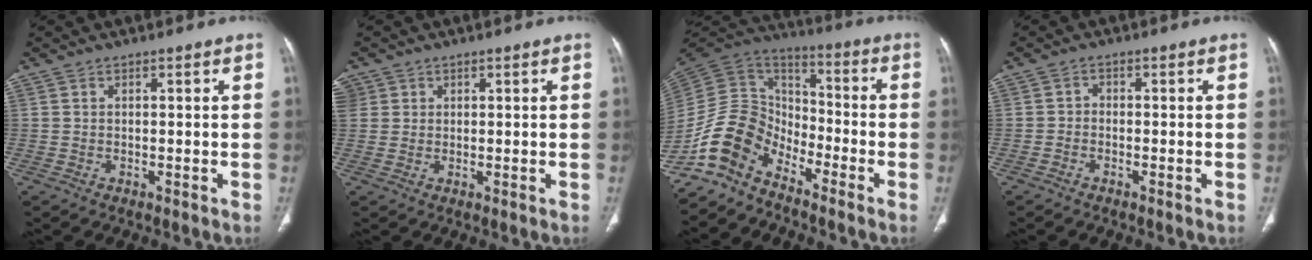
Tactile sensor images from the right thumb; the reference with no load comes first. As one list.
[{"total": 4.4, "force": [1.6, 4.0, 1.1], "torque": [-0.021, 0.011, 0.040]}, {"total": 12.5, "force": [-8.8, 7.3, 5.0], "torque": [-0.079, 0.090, -0.184]}, {"total": 1.2, "force": [-0.7, 0.8, 0.4], "torque": [0.003, 0.008, -0.018]}]